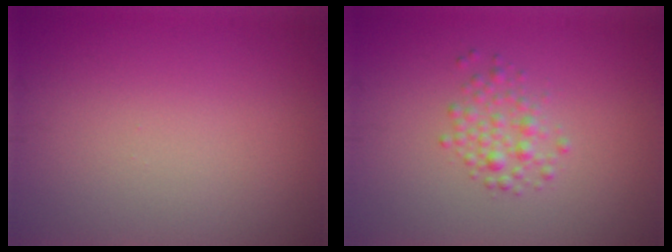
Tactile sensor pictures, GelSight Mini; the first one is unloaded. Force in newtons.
{"total": 2.0, "press": 2.0, "slide": 0.0}